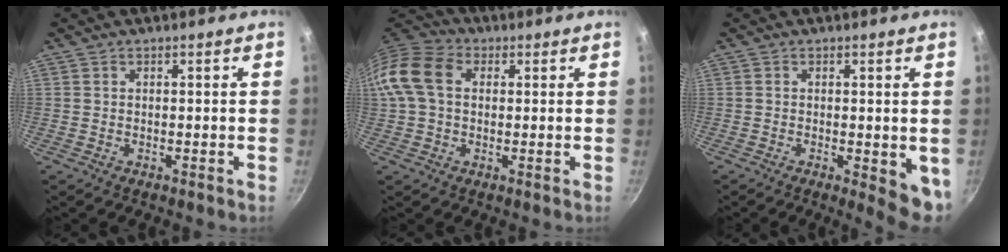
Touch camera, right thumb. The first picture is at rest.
{"total": 11.5, "force": [1.8, 8.3, 7.8], "torque": [-0.143, 0.023, 0.015]}
{"total": 6.1, "force": [-0.8, 2.2, 5.7], "torque": [-0.062, -0.008, -0.007]}